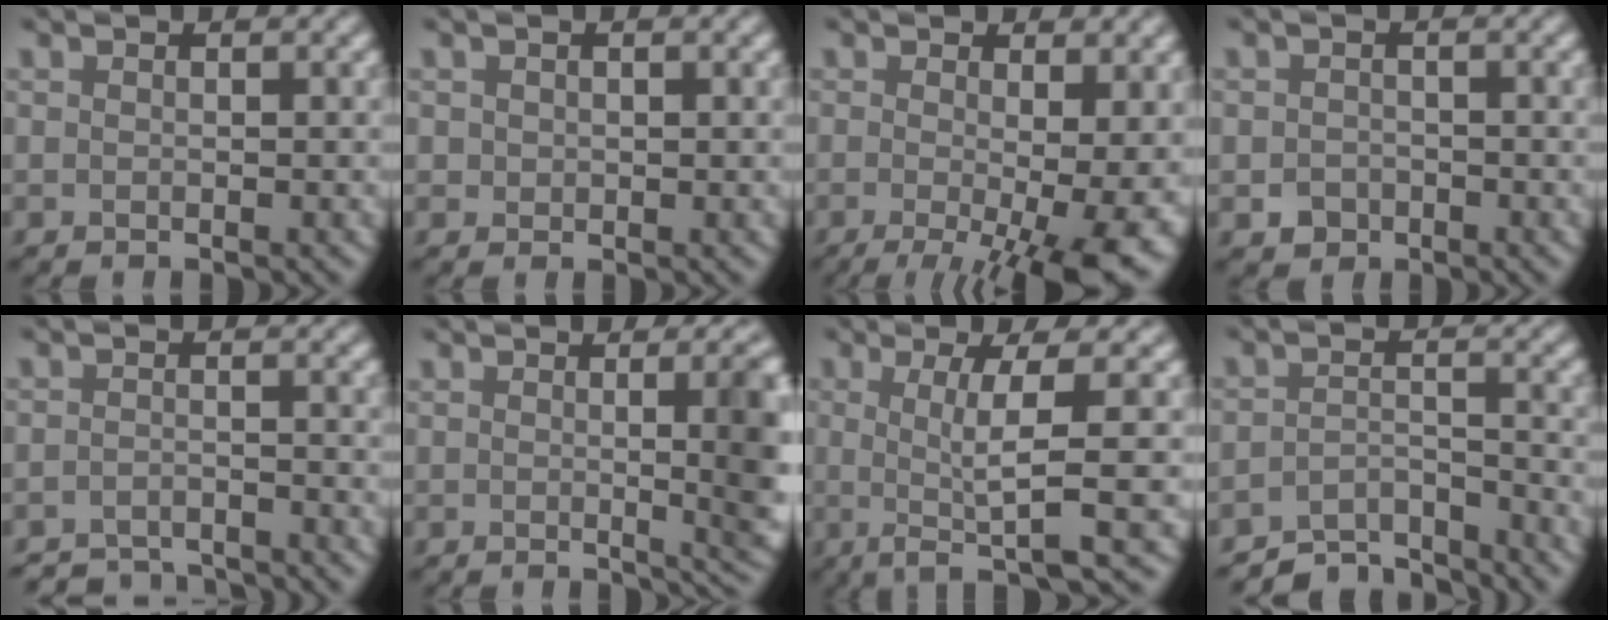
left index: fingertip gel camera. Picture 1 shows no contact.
{"total": 0.9, "force": [0.2, 0.7, 0.4], "torque": [-0.009, -0.002, 0.006]}
{"total": 9.3, "force": [-2.0, 2.5, 8.8], "torque": [-0.112, -0.015, -0.025]}
{"total": 1.6, "force": [-0.8, 1.3, 0.5], "torque": [-0.006, -0.004, -0.019]}
{"total": 3.6, "force": [-3.5, 0.4, 0.1], "torque": [0.005, -0.004, -0.064]}
{"total": 9.6, "force": [0.9, 3.6, 8.9], "torque": [-0.069, 0.009, 0.004]}
{"total": 5.4, "force": [-0.6, 0.5, 5.3], "torque": [-0.094, 0.000, -0.014]}
{"total": 4.8, "force": [-4.6, 1.0, 0.8], "torque": [-0.010, -0.002, -0.087]}